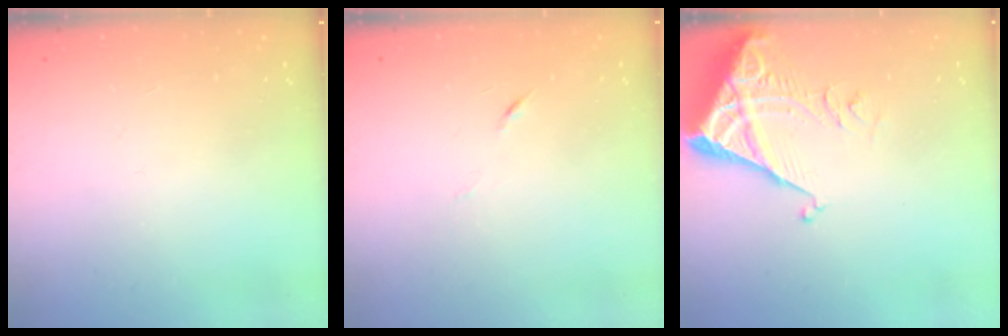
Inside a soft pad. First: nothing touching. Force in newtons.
{"total": 3.7, "press": 3.6, "slide": 0.9}
{"total": 5.3, "press": 5.3, "slide": 0.7}